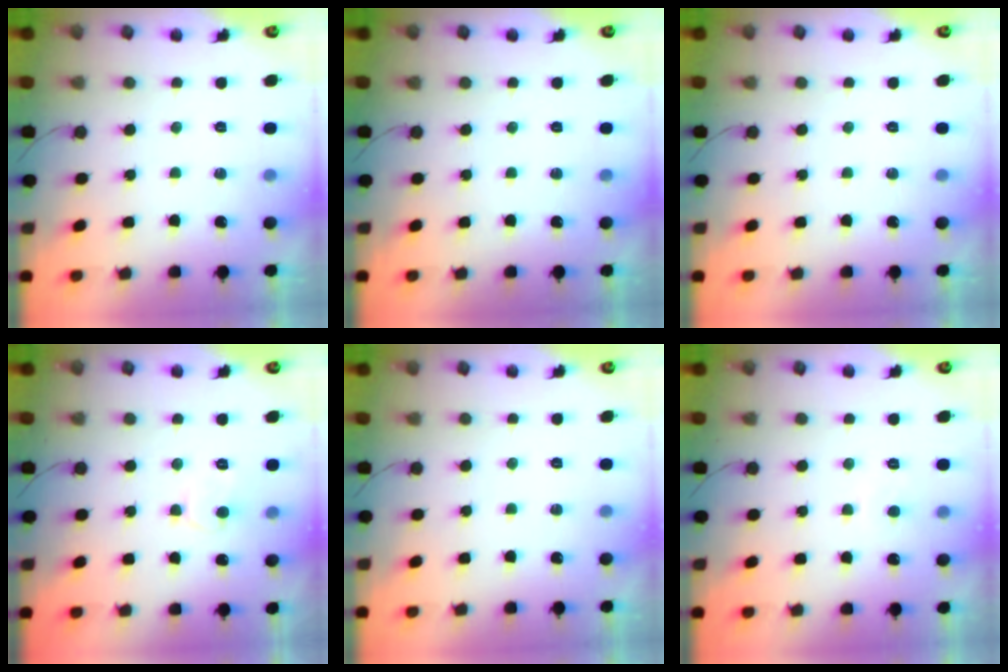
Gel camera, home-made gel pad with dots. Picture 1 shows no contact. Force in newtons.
{"total": 0.0}
{"total": 0.0}
{"total": 6.5, "press": 6.5, "slide": 0.5}
{"total": 0.0}
{"total": 2.4, "press": 2.4, "slide": 0.2}